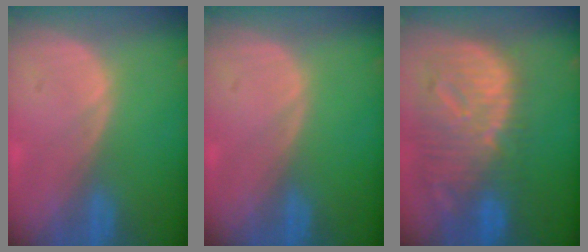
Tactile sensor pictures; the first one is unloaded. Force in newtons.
{"total": 0.0}
{"total": 12.6, "press": 10.8, "slide": 6.4}